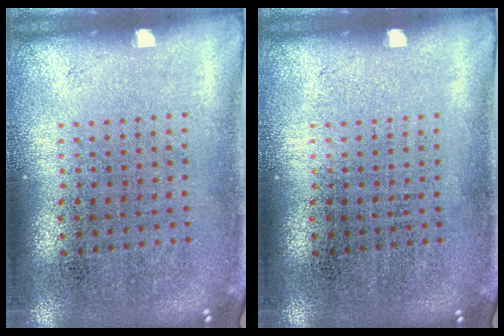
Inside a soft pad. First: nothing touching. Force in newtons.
{"total": 0.0}